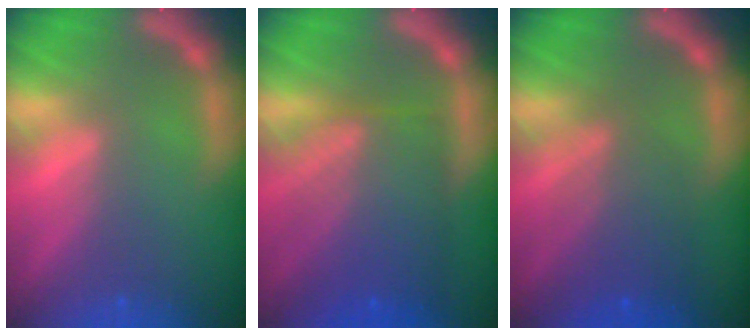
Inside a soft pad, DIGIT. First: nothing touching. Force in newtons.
{"total": 8.6}
{"total": 5.5}